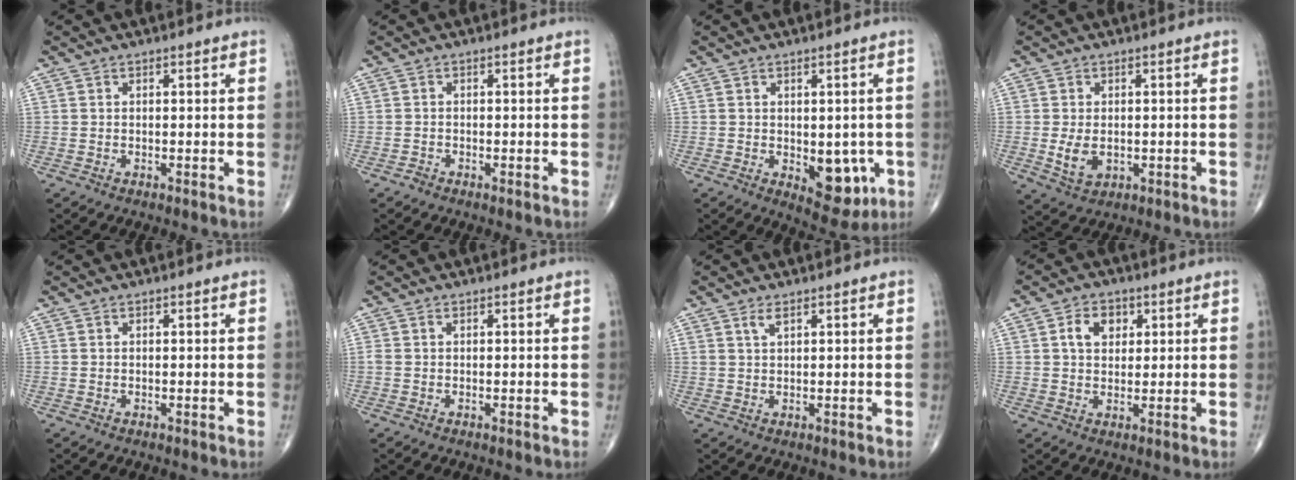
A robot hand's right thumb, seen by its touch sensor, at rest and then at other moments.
{"total": 0.7, "force": [-0.6, 0.4, 0.1], "torque": [-0.001, 0.001, -0.017]}
{"total": 8.6, "force": [-2.0, 4.9, 6.8], "torque": [-0.048, -0.006, -0.014]}
{"total": 4.8, "force": [-0.6, 3.2, 3.5], "torque": [-0.060, -0.009, -0.002]}
{"total": 0.0}
{"total": 0.5, "force": [0.1, 0.3, 0.4], "torque": [-0.011, 0.007, 0.005]}
{"total": 1.7, "force": [1.1, 0.6, 1.2], "torque": [-0.025, -0.002, 0.024]}
{"total": 5.4, "force": [1.7, 3.9, 3.3], "torque": [-0.037, 0.000, 0.026]}